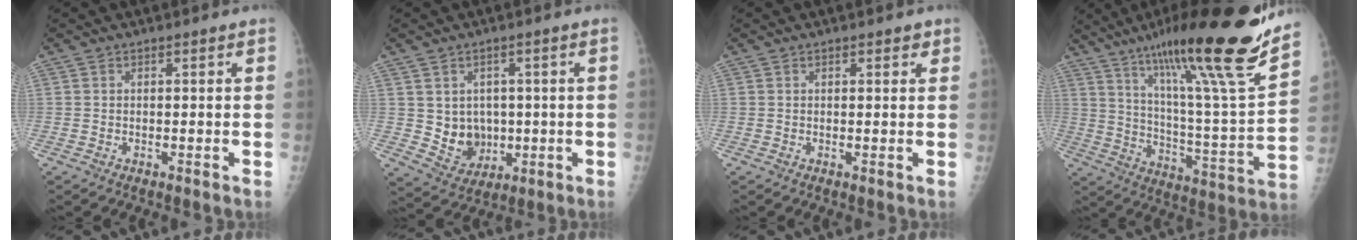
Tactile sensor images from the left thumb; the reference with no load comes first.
{"total": 7.5, "force": [0.3, 6.5, 3.8], "torque": [-0.025, -0.008, 0.024]}
{"total": 1.5, "force": [0.9, 0.7, 0.9], "torque": [-0.002, -0.002, 0.009]}
{"total": 27.2, "force": [19.4, 1.9, 19.0], "torque": [-0.282, -0.089, 0.309]}